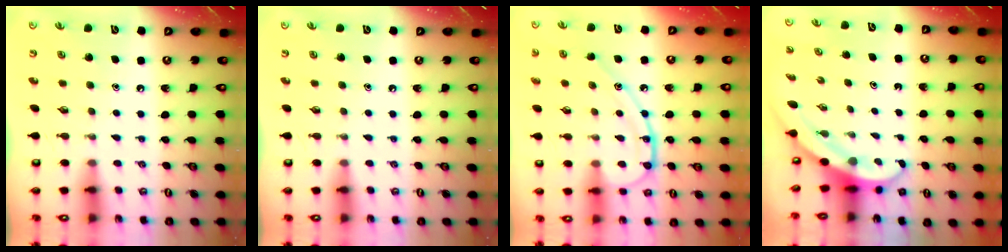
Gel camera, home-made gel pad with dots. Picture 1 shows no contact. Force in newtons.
{"total": 0.0}
{"total": 11.5, "press": 11.5, "slide": 0.4}
{"total": 3.9, "press": 3.9, "slide": 0.2}